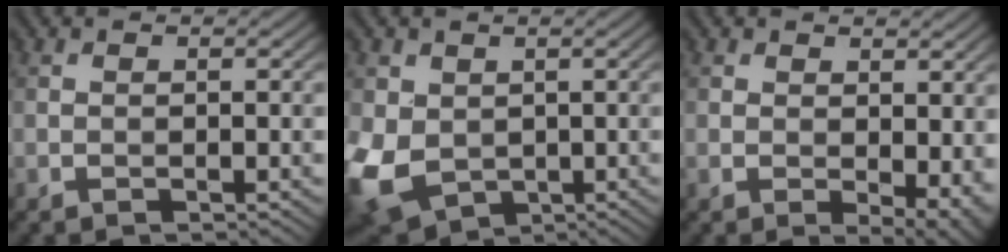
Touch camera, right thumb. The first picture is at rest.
{"total": 9.2, "force": [-0.7, 7.2, 5.7], "torque": [-0.174, -0.023, -0.015]}
{"total": 4.4, "force": [0.2, 2.3, 3.7], "torque": [-0.050, -0.009, 0.008]}